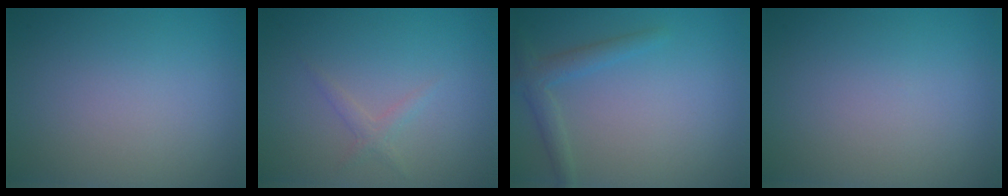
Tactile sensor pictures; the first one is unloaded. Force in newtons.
{"total": 1.1, "press": 1.1, "slide": 0.0}
{"total": 2.1, "press": 2.1, "slide": 0.1}
{"total": 0.0}